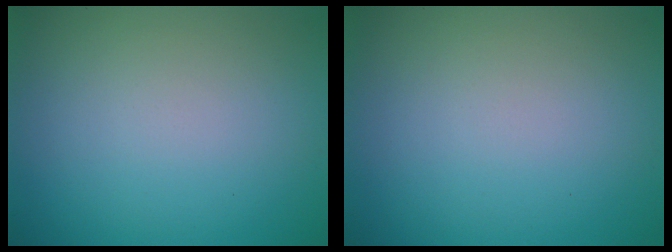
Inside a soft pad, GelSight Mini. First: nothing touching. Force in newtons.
{"total": 0.0}